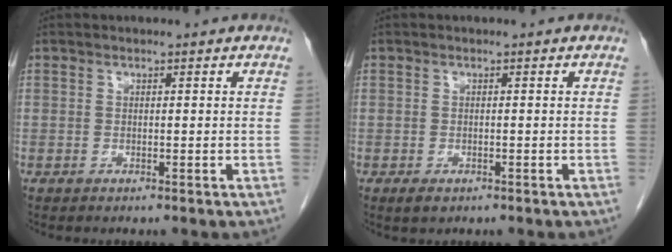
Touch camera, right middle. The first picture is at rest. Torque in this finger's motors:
{"motor_torque": [0.51, -0.34, 0.00, 0.00]}